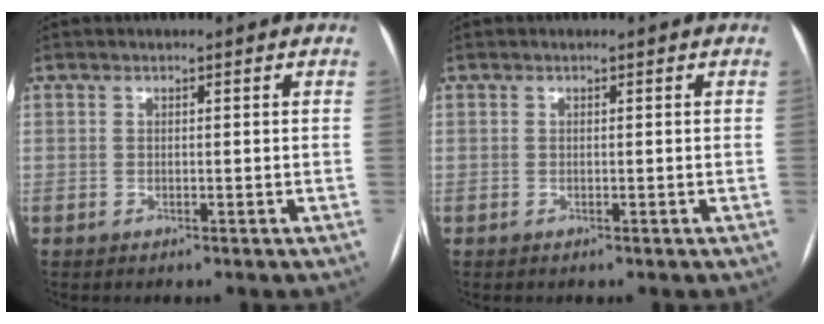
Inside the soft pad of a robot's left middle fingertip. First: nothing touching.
{"total": 0.0}